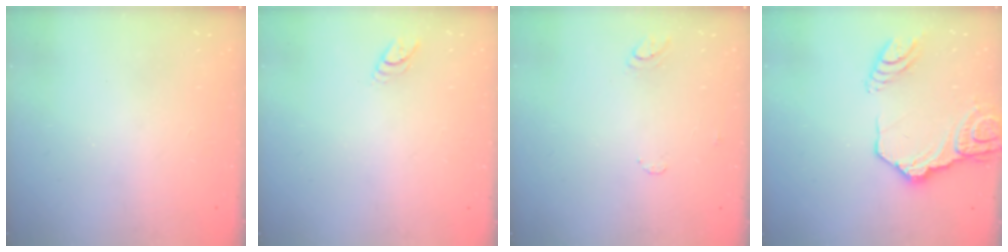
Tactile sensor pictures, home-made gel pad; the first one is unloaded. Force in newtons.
{"total": 3.8, "press": 3.8, "slide": 0.1}
{"total": 5.9, "press": 5.9, "slide": 0.5}
{"total": 16.5, "press": 16.4, "slide": 1.9}